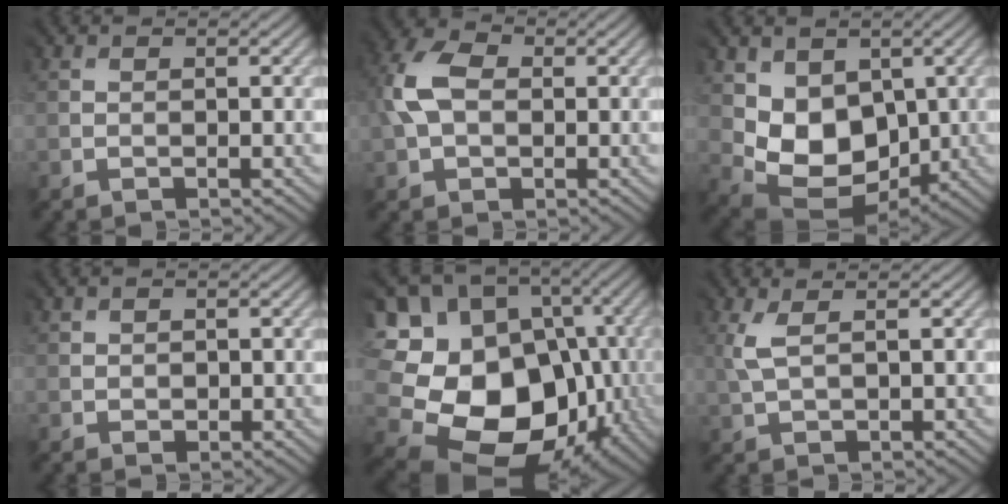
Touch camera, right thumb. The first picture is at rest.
{"total": 7.0, "force": [0.9, 5.0, 4.8], "torque": [-0.131, 0.012, 0.009]}
{"total": 7.8, "force": [1.5, 6.1, 4.6], "torque": [-0.116, -0.022, 0.028]}
{"total": 1.0, "force": [0.3, 0.9, 0.1], "torque": [0.000, -0.003, 0.007]}
{"total": 18.9, "force": [-2.0, 15.8, 10.2], "torque": [-0.228, -0.059, 0.011]}
{"total": 2.9, "force": [1.2, 1.2, 2.3], "torque": [-0.067, 0.004, 0.027]}